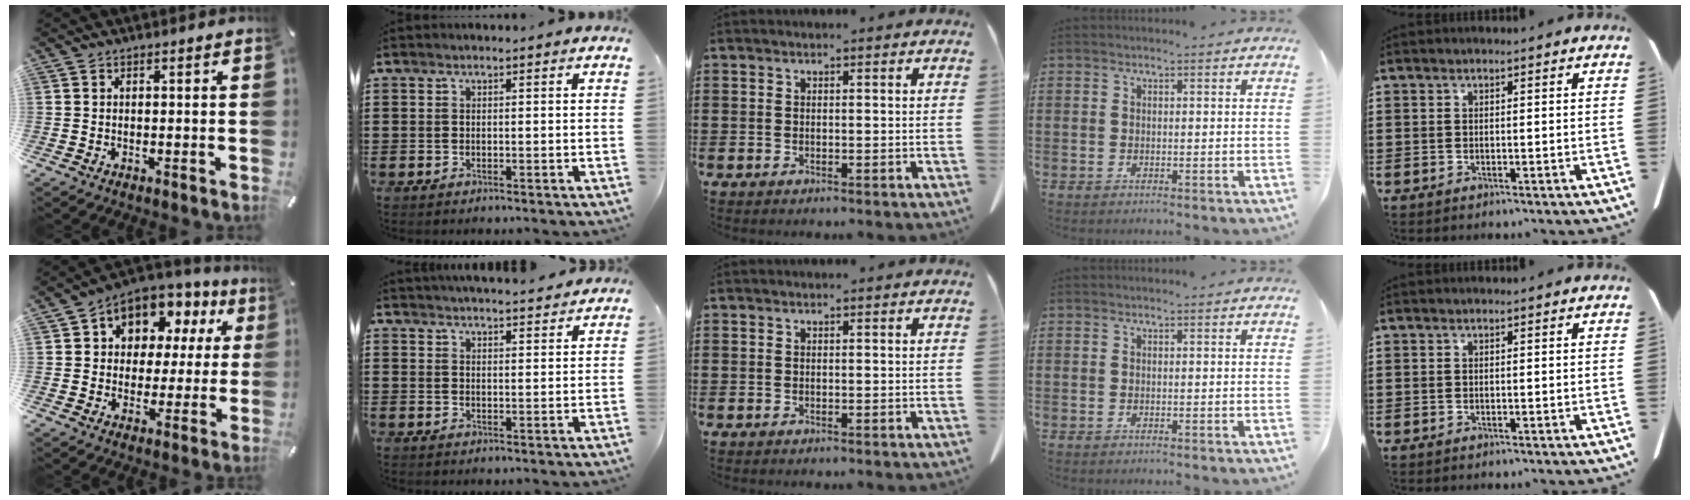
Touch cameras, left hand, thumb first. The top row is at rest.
{"thumb": {"total": 9.2, "force": [4.5, 7.5, 3.0], "torque": [-0.063, -0.036, 0.085]}, "index": {"total": 3.2, "force": [3.2, 0.1, 0.0], "torque": [-0.010, -0.013, 0.061]}}